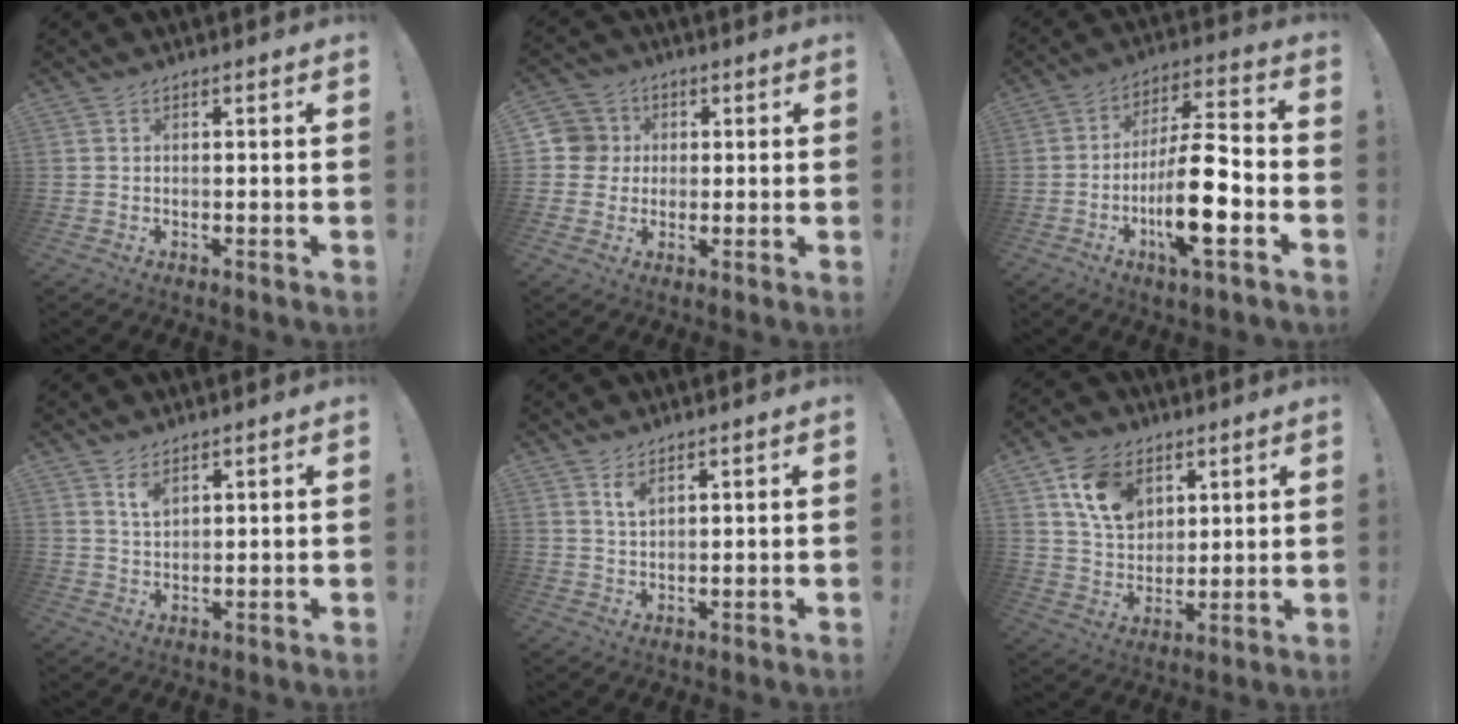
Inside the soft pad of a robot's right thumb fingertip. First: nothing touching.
{"total": 7.4, "force": [0.7, 7.3, 1.1], "torque": [-0.013, 0.003, 0.015]}
{"total": 17.5, "force": [-5.2, 5.2, 15.9], "torque": [-0.275, 0.017, -0.086]}
{"total": 4.0, "force": [2.8, 1.8, 2.2], "torque": [-0.032, -0.018, 0.048]}
{"total": 3.6, "force": [2.4, 1.5, 2.2], "torque": [-0.030, -0.016, 0.041]}
{"total": 13.4, "force": [6.6, 9.5, 6.7], "torque": [-0.106, -0.022, 0.130]}